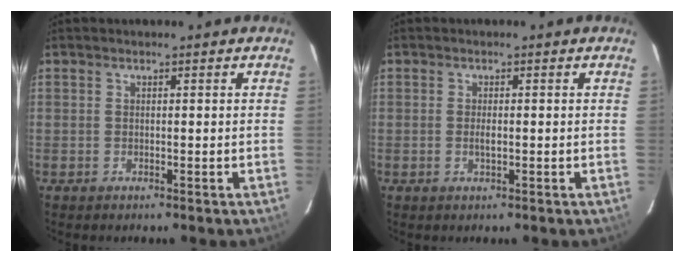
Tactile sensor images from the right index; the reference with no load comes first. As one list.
[{"total": 1.4, "force": [-0.4, 0.4, 1.3], "torque": [-0.025, 0.001, -0.007]}]